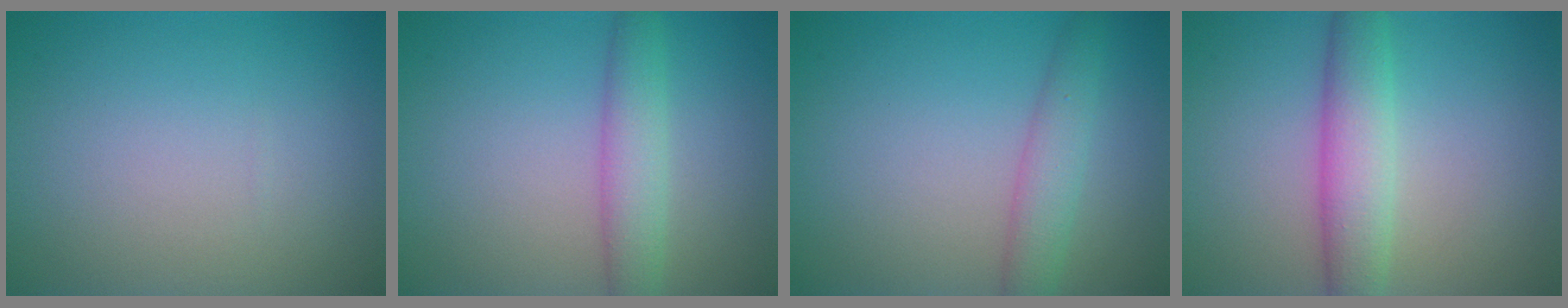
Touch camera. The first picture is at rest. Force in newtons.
{"total": 3.2, "press": 3.2, "slide": 0.2}
{"total": 2.8, "press": 2.8, "slide": 0.1}
{"total": 4.6, "press": 4.6, "slide": 0.1}